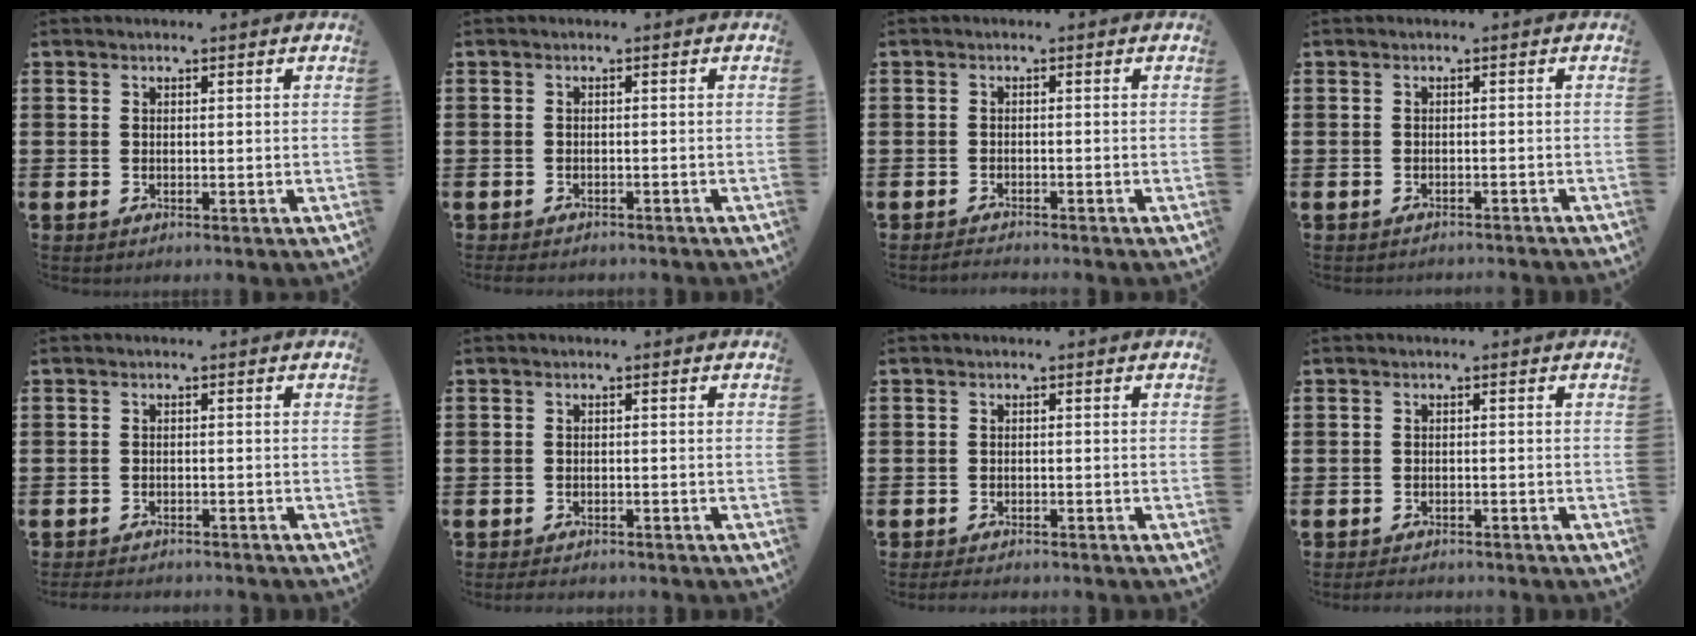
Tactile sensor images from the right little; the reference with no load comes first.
{"total": 0.9, "force": [-0.9, 0.1, 0.1], "torque": [-0.004, -0.001, -0.018]}
{"total": 1.0, "force": [-1.0, 0.0, 0.2], "torque": [-0.005, 0.000, -0.020]}
{"total": 0.9, "force": [-0.8, -0.1, 0.0], "torque": [-0.001, 0.000, -0.018]}
{"total": 1.4, "force": [-1.4, 0.0, 0.1], "torque": [-0.004, 0.002, -0.030]}
{"total": 1.1, "force": [-1.1, 0.1, 0.2], "torque": [-0.007, 0.001, -0.023]}
{"total": 1.2, "force": [-1.2, 0.1, 0.3], "torque": [-0.007, 0.001, -0.024]}
{"total": 1.3, "force": [-1.3, 0.1, 0.1], "torque": [-0.006, 0.001, -0.027]}